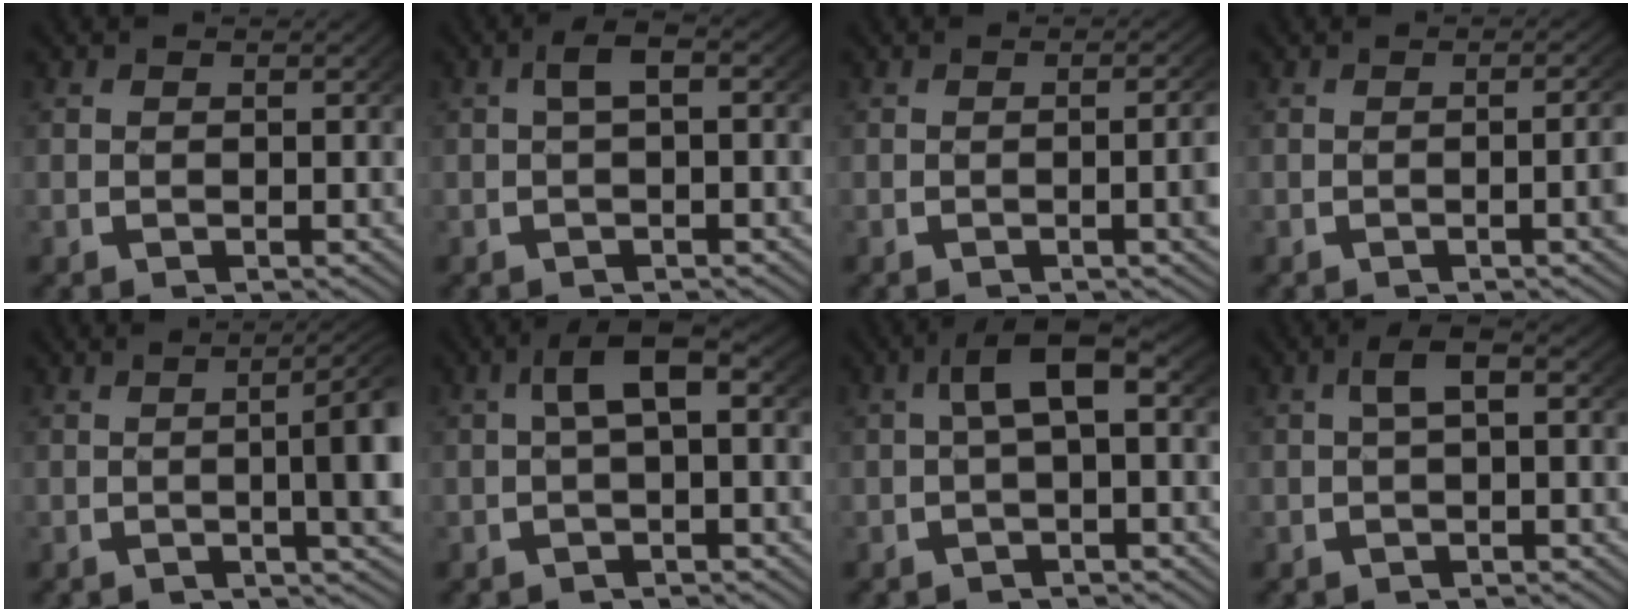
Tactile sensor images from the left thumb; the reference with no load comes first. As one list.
[{"total": 2.4, "force": [0.3, 0.8, 2.2], "torque": [-0.041, 0.006, 0.005]}, {"total": 3.0, "force": [-0.5, 0.4, 2.9], "torque": [-0.032, 0.007, -0.011]}, {"total": 2.8, "force": [-0.6, 0.3, 2.7], "torque": [-0.030, 0.008, -0.013]}, {"total": 7.2, "force": [0.4, 2.2, 6.9], "torque": [-0.087, 0.011, -0.004]}, {"total": 4.7, "force": [0.7, 2.0, 4.2], "torque": [-0.070, 0.015, 0.005]}, {"total": 5.3, "force": [0.9, 2.3, 4.7], "torque": [-0.077, 0.018, 0.005]}, {"total": 2.7, "force": [0.4, 0.9, 2.5], "torque": [-0.046, 0.007, 0.006]}]